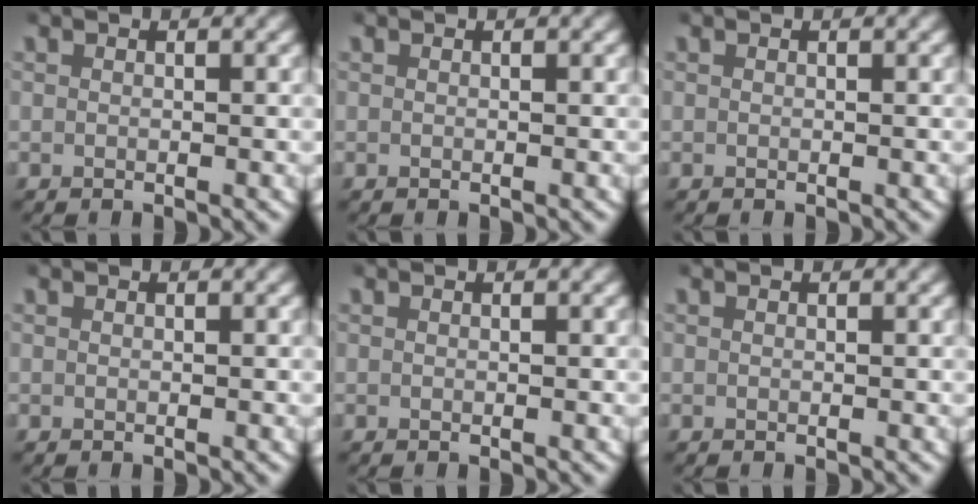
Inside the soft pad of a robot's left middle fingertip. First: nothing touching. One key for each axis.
{"total": 0.0}
{"total": 0.0}
{"total": 0.0}
{"total": 0.0}
{"total": 0.0}